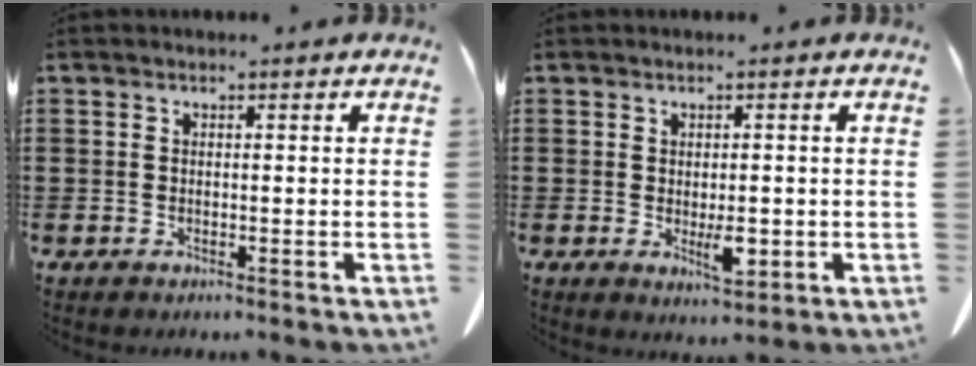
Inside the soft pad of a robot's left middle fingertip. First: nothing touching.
{"total": 3.5, "force": [-0.5, 1.5, 3.1], "torque": [-0.045, -0.001, -0.007]}